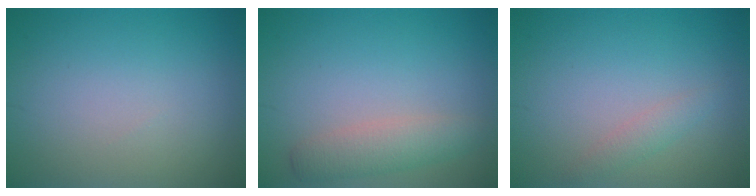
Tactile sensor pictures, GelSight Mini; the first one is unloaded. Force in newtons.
{"total": 2.7, "press": 2.7, "slide": 0.1}
{"total": 1.3, "press": 1.3, "slide": 0.1}